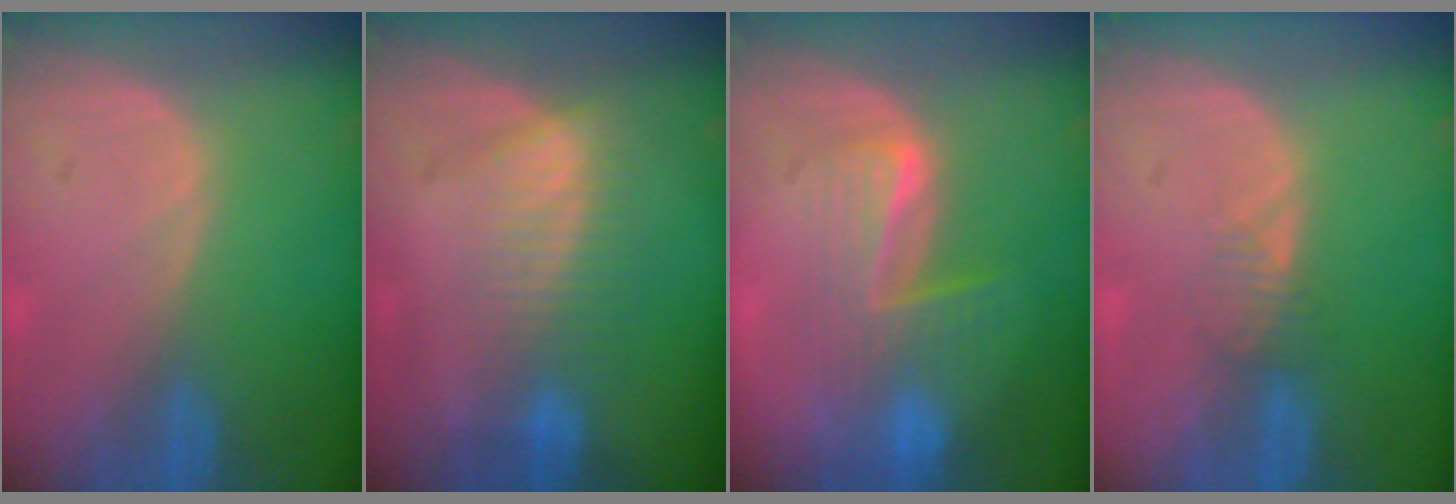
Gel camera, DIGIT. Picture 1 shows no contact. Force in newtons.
{"total": 7.2, "press": 6.3, "slide": 3.5}
{"total": 6.5, "press": 6.4, "slide": 1.2}
{"total": 1.6, "press": 1.6, "slide": 0.2}